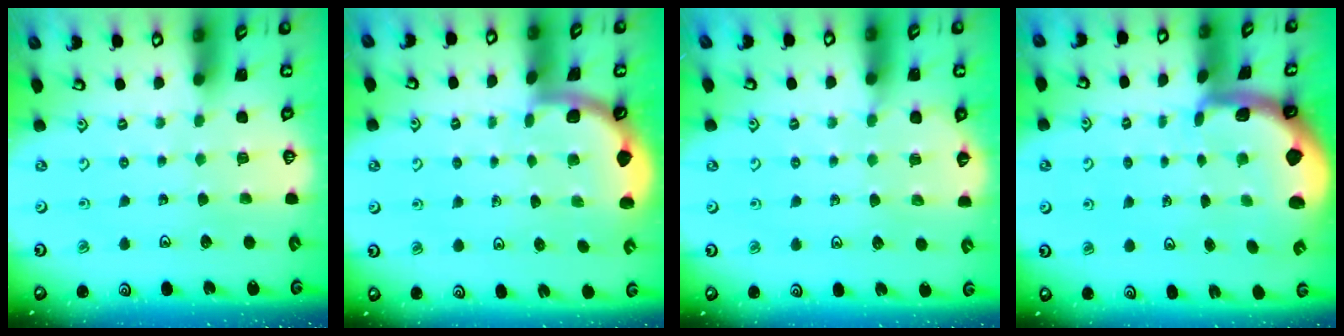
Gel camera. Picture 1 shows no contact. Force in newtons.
{"total": 1.8, "press": 1.8, "slide": 0.1}
{"total": 4.2, "press": 3.6, "slide": 2.3}
{"total": 1.8, "press": 1.7, "slide": 0.4}